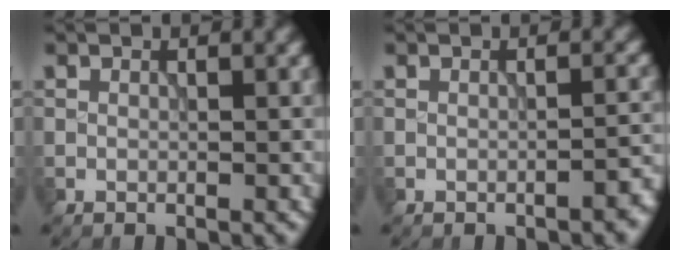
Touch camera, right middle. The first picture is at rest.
{"total": 1.6, "force": [-1.1, 0.4, 1.0], "torque": [-0.009, 0.008, -0.016]}